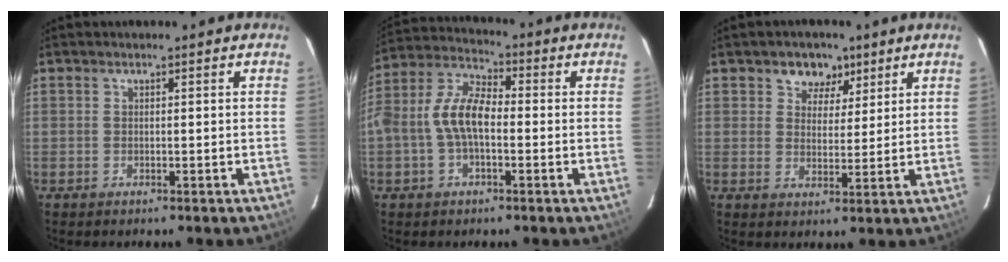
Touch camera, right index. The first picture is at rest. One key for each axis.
{"total": 9.2, "fx": -1.6, "fy": 4.7, "fz": 7.8, "tx": -0.166, "ty": 0.021, "tz": -0.032}
{"total": 5.7, "fx": 3.3, "fy": 4.3, "fz": 1.7, "tx": -0.020, "ty": 0.002, "tz": 0.051}